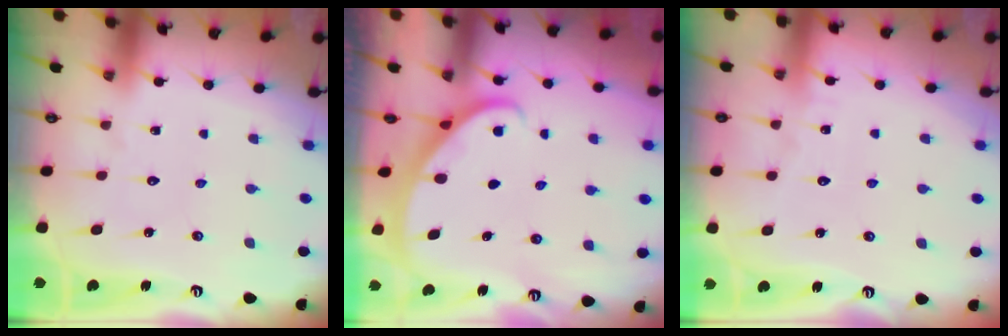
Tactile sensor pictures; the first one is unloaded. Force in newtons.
{"total": 2.2, "press": 2.2, "slide": 0.1}
{"total": 2.5, "press": 2.5, "slide": 0.2}